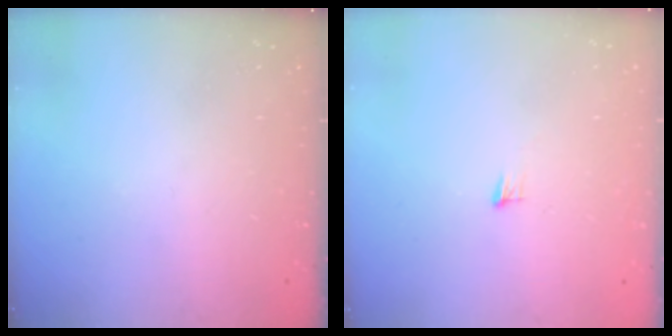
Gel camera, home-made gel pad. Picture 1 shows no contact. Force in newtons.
{"total": 3.9, "press": 3.8, "slide": 0.9}